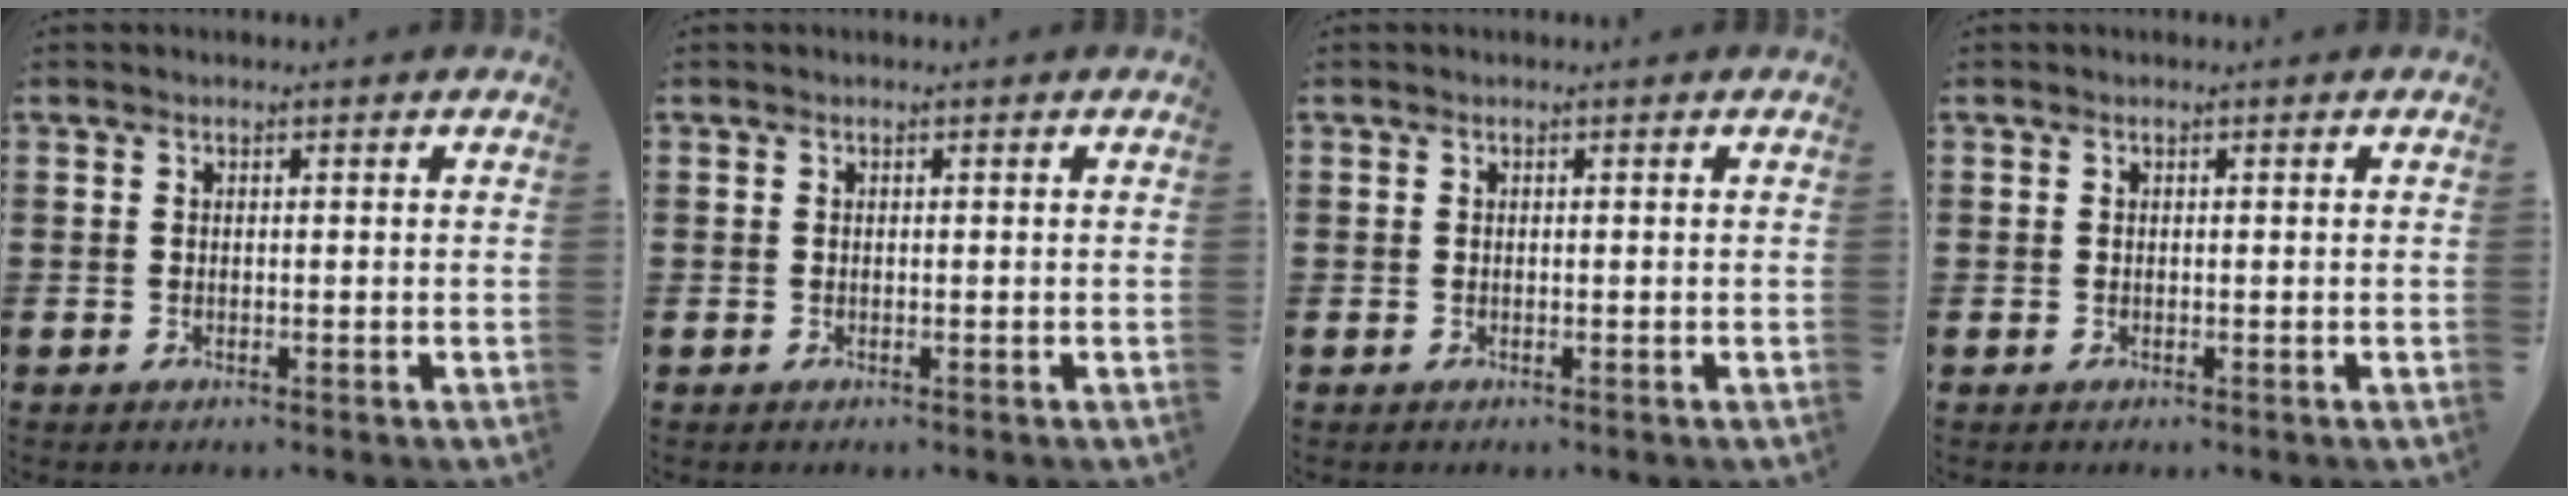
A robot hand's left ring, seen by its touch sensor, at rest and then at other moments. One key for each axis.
{"total": 0.0}
{"total": 0.0}
{"total": 0.0}